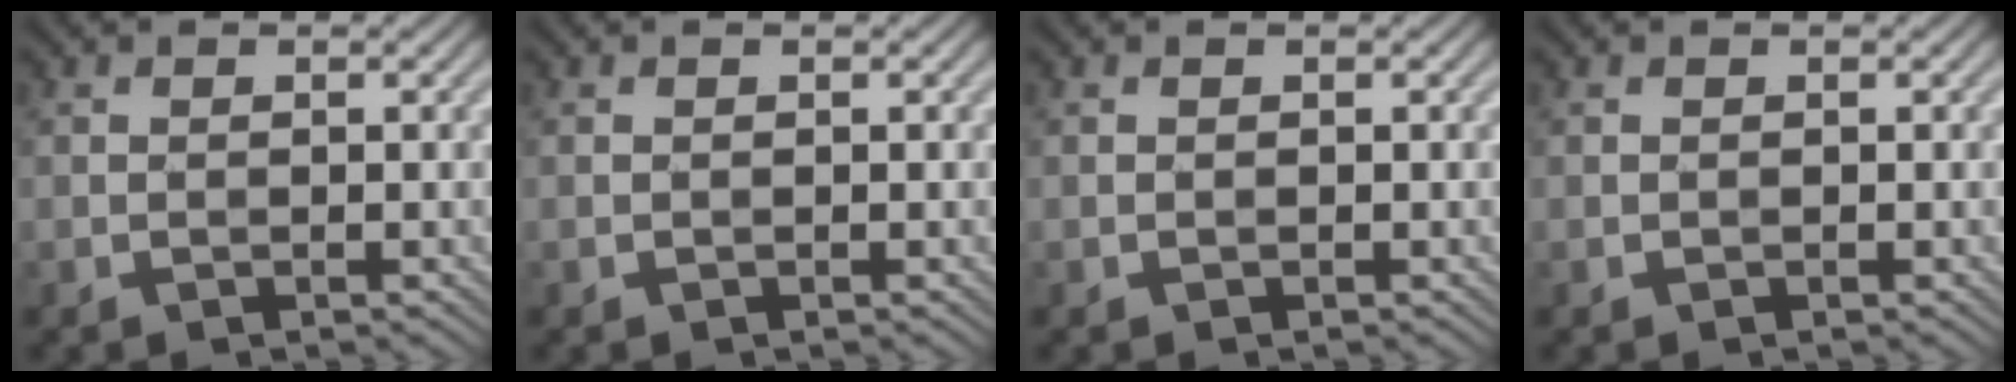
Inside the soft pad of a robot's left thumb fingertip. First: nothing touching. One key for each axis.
{"total": 0.0}
{"total": 0.0}
{"total": 0.0}